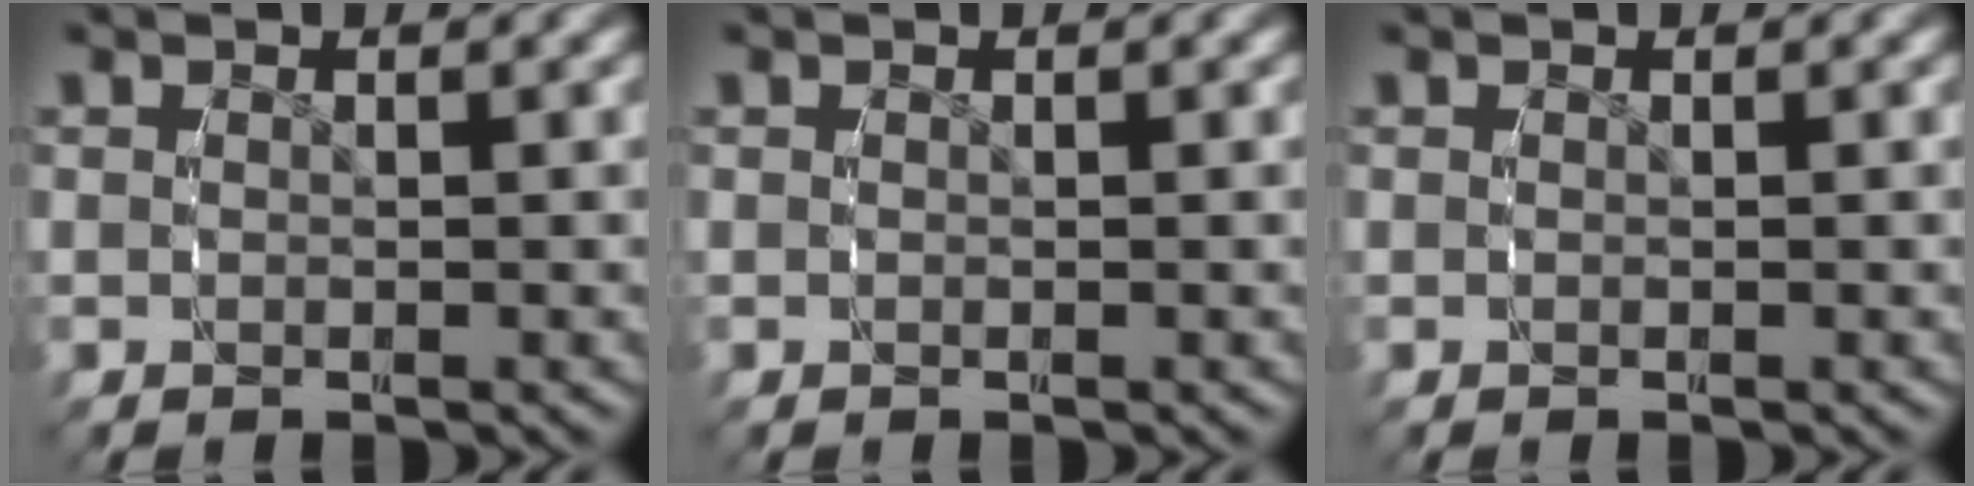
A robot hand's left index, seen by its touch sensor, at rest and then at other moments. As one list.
[{"total": 0.0}, {"total": 0.0}]